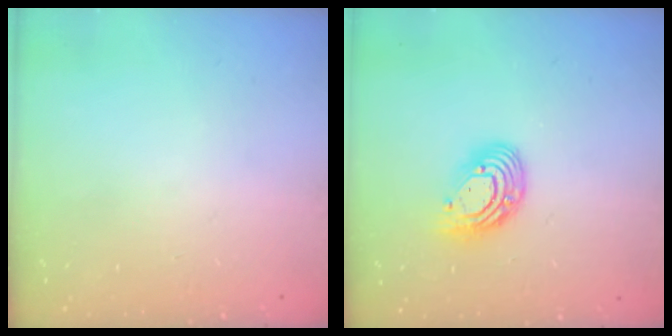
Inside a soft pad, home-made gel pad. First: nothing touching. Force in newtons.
{"total": 10.1, "press": 10.1, "slide": 0.9}